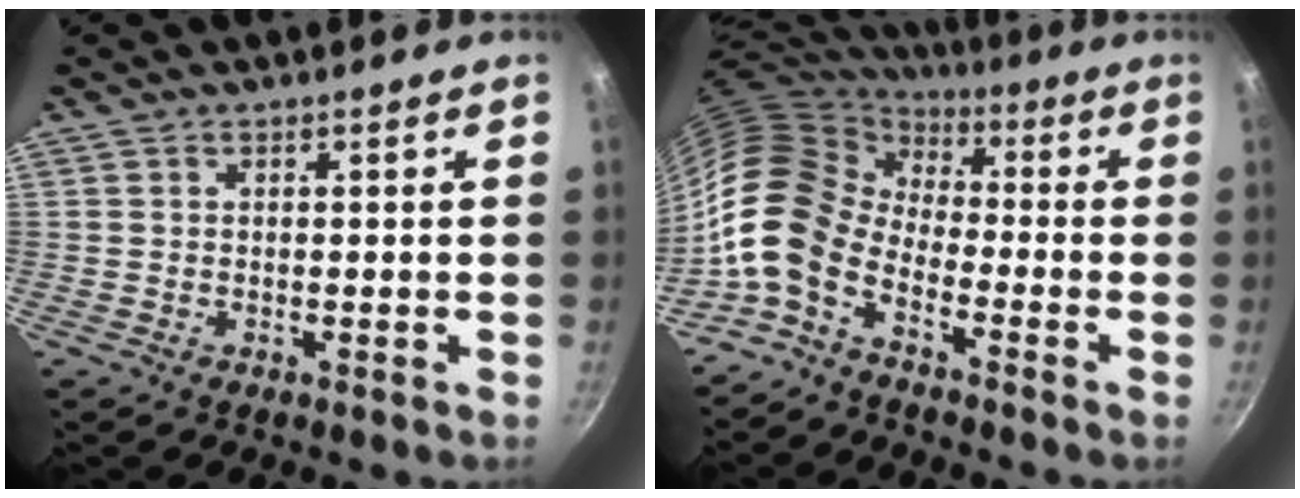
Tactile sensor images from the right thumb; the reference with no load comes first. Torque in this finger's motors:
{"motor_torque": [-0.08, 0.97, 1.66, -1.11, 0.61]}